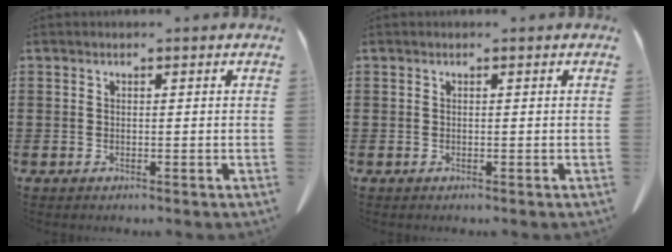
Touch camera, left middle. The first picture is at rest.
{"total": 0.0}